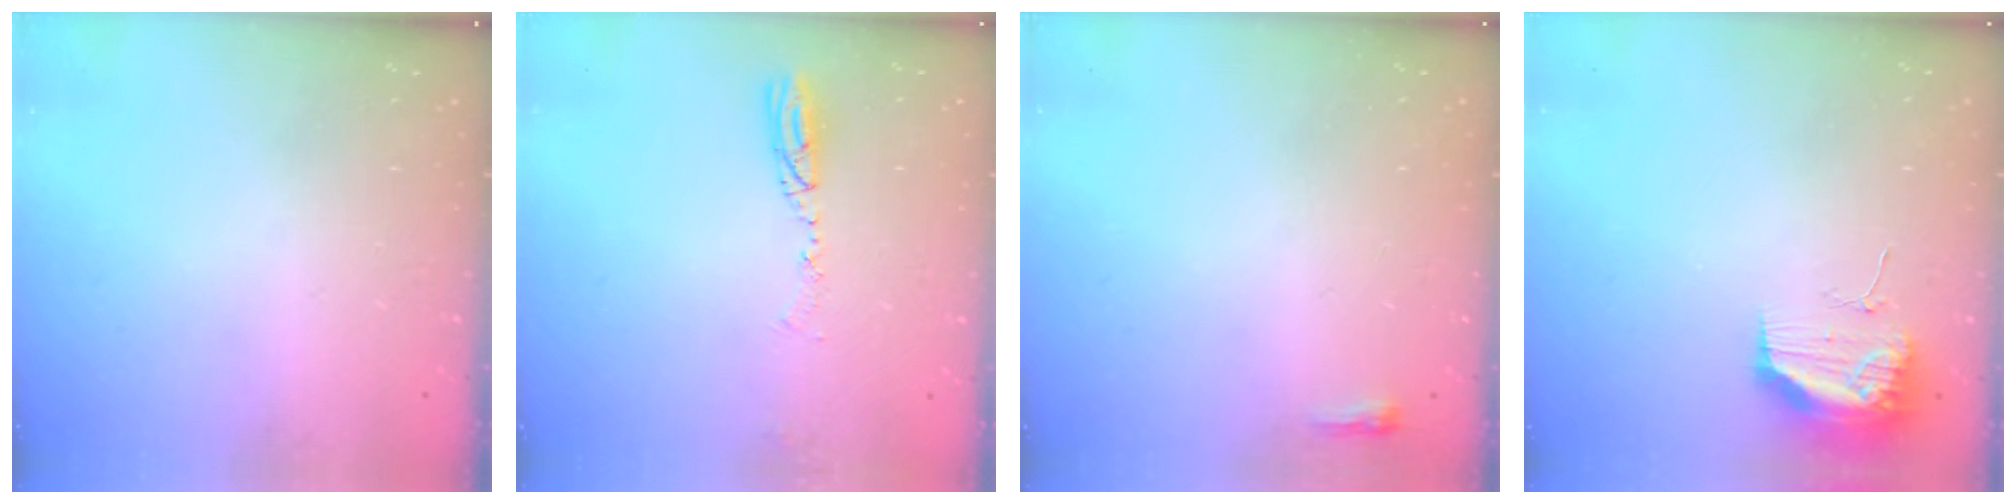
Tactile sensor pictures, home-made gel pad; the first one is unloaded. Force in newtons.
{"total": 5.0, "press": 4.9, "slide": 0.9}
{"total": 2.3, "press": 2.2, "slide": 0.7}
{"total": 17.0, "press": 13.3, "slide": 10.6}